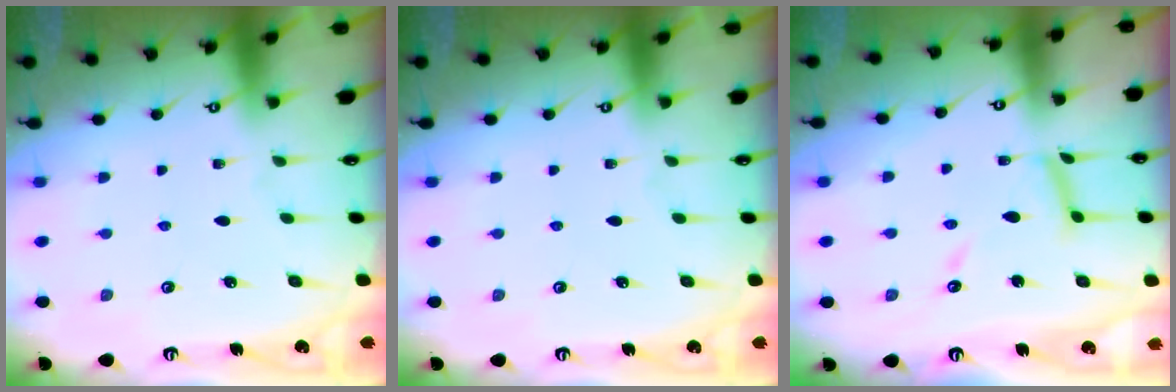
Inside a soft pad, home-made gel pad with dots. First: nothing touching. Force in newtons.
{"total": 0.0}
{"total": 11.1, "press": 11.0, "slide": 1.0}